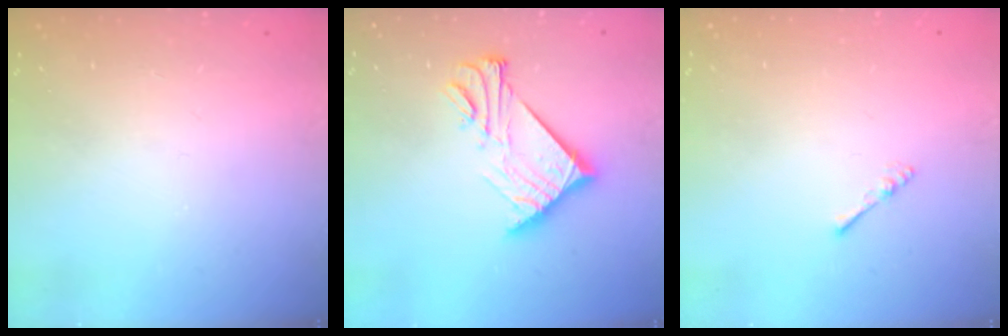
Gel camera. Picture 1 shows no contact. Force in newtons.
{"total": 12.0, "press": 12.0, "slide": 0.6}
{"total": 2.2, "press": 2.2, "slide": 0.4}